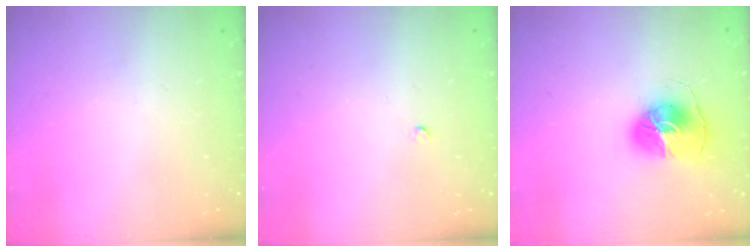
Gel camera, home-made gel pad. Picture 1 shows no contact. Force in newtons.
{"total": 2.0, "press": 2.0, "slide": 0.3}
{"total": 9.1, "press": 9.1, "slide": 0.5}